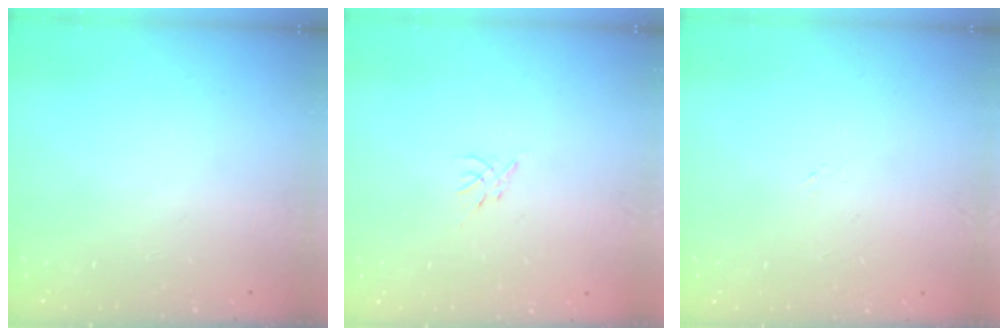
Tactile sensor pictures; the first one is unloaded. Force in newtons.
{"total": 0.0}
{"total": 0.0}